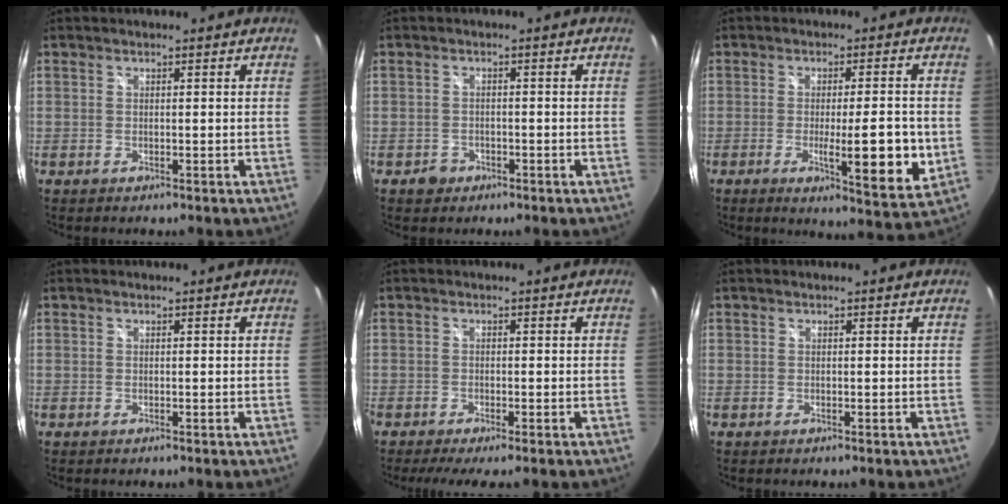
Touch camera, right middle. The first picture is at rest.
{"total": 2.4, "force": [-1.3, 1.9, 0.2], "torque": [-0.008, 0.002, -0.017]}
{"total": 10.9, "force": [-1.9, 1.6, 10.6], "torque": [-0.160, -0.025, -0.027]}
{"total": 0.0}
{"total": 4.0, "force": [-3.2, 0.2, 2.4], "torque": [-0.056, -0.020, -0.055]}
{"total": 0.0}